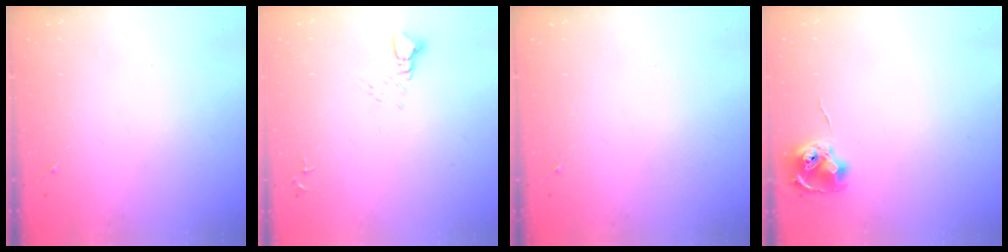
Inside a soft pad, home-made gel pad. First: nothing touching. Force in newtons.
{"total": 3.6, "press": 3.6, "slide": 0.3}
{"total": 0.0}
{"total": 8.4, "press": 8.4, "slide": 0.4}